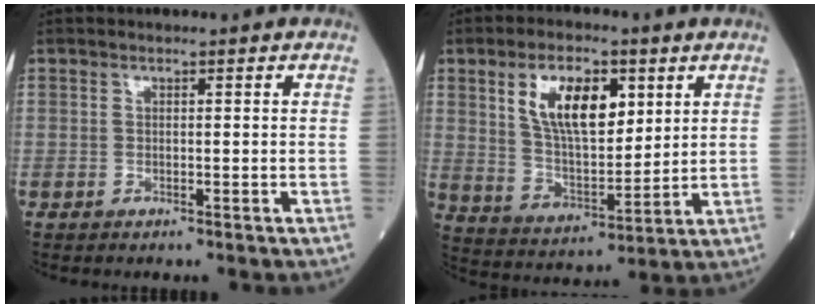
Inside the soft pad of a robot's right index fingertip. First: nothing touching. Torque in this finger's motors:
{"motor_torque": [1.19, 0.94, 0.52, 0.13]}